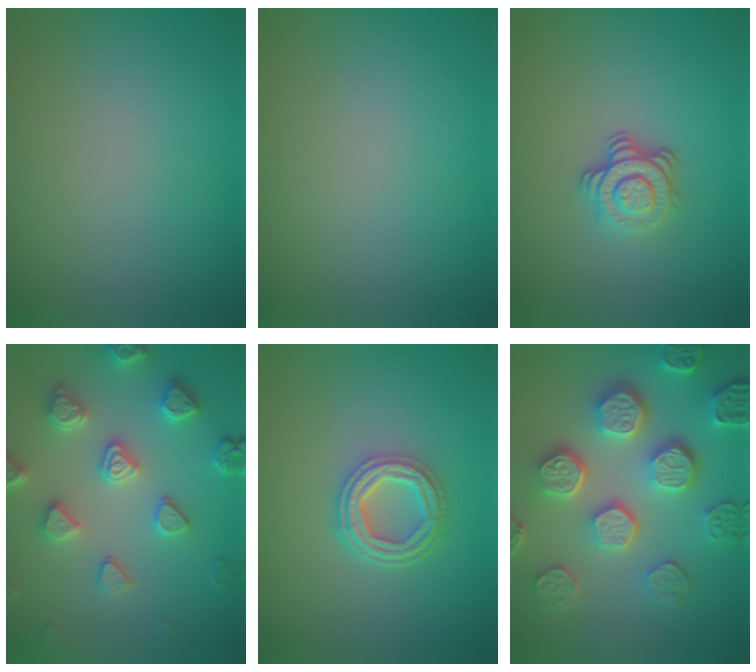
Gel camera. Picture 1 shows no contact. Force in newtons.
{"total": 0.0}
{"total": 3.7, "press": 2.7, "slide": 2.5}
{"total": 4.7, "press": 4.5, "slide": 1.4}
{"total": 4.3, "press": 3.3, "slide": 2.7}
{"total": 7.1, "press": 6.0, "slide": 3.7}